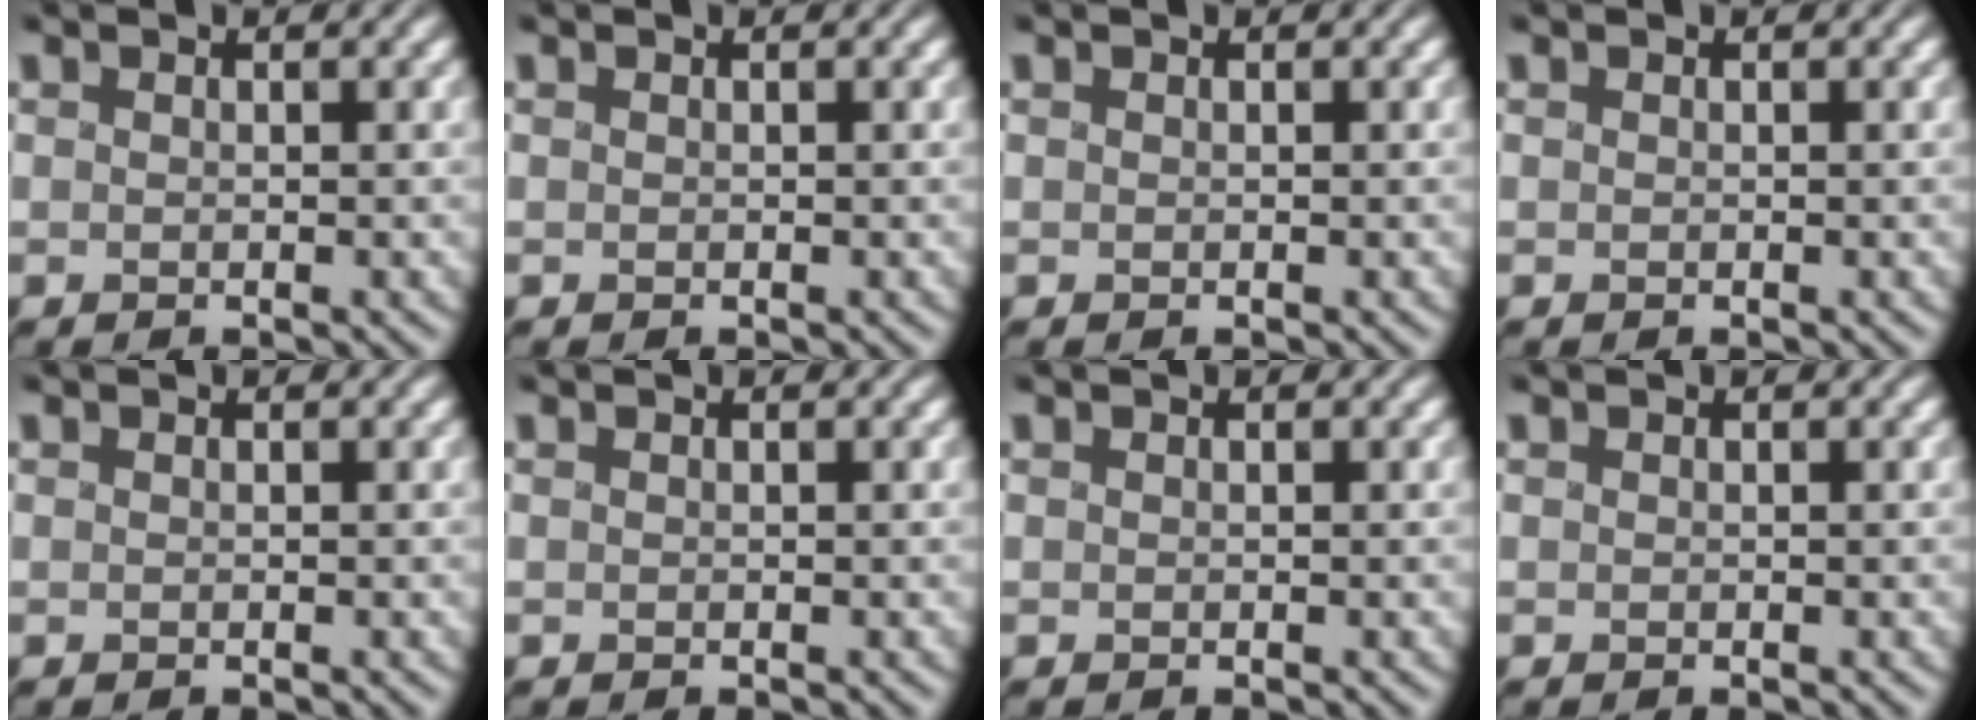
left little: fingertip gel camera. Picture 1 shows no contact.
{"total": 0.0}
{"total": 0.0}
{"total": 0.0}
{"total": 0.0}
{"total": 0.0}
{"total": 0.0}
{"total": 0.0}